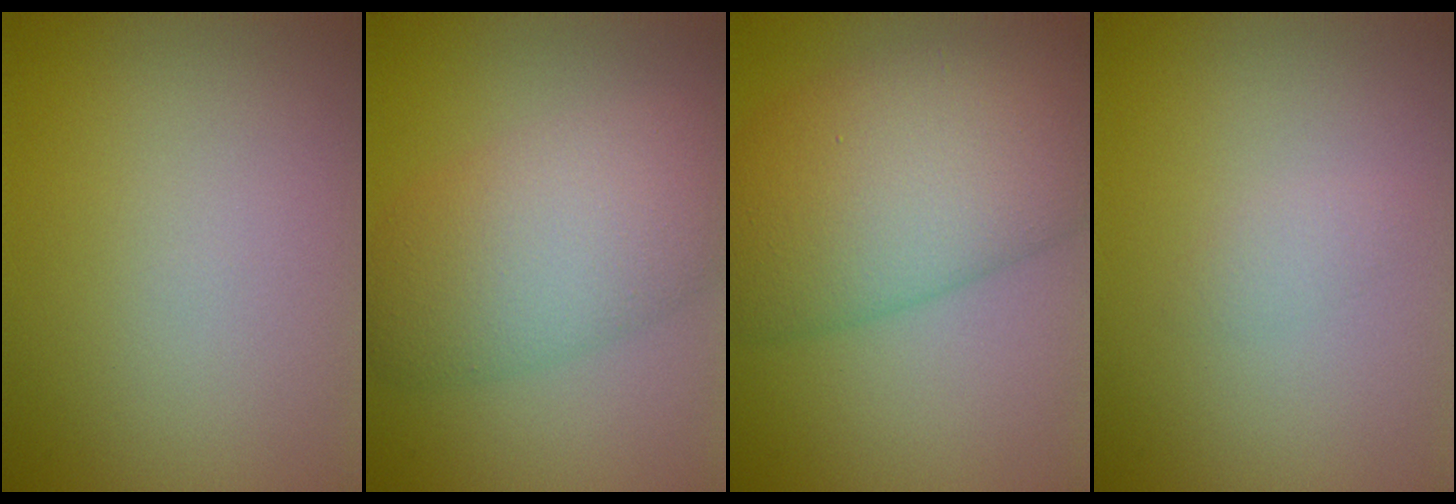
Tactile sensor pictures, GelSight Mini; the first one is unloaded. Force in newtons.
{"total": 7.3, "press": 7.3, "slide": 0.4}
{"total": 11.0, "press": 11.0, "slide": 0.3}
{"total": 0.9, "press": 0.9, "slide": 0.0}